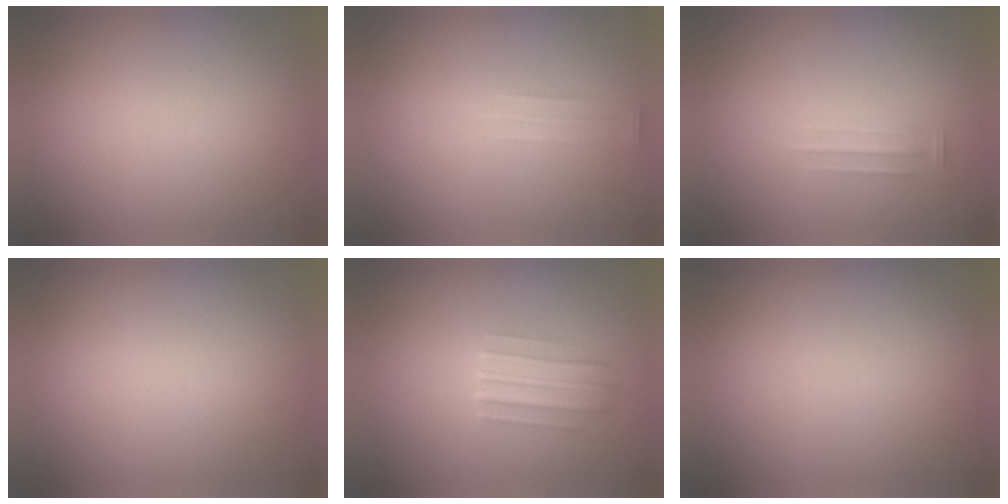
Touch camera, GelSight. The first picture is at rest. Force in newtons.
{"total": 1.2}
{"total": 1.6}
{"total": 1.2}
{"total": 2.8}
{"total": 0.0}